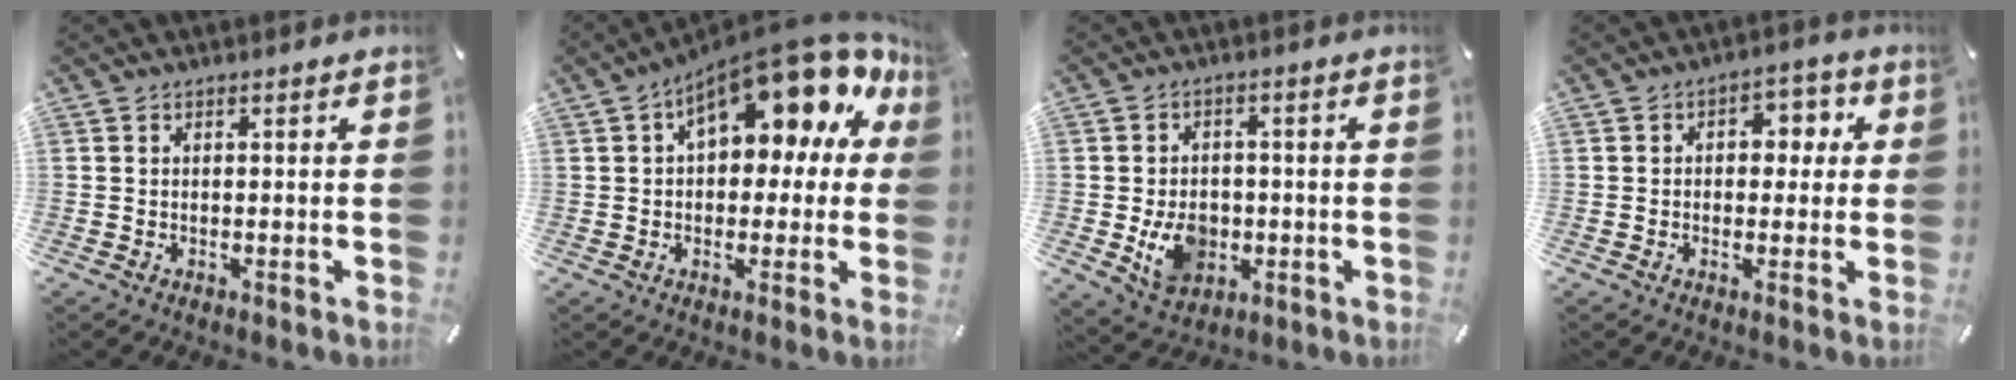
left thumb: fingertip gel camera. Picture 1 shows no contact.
{"total": 17.8, "force": [9.0, 8.2, 13.0], "torque": [-0.180, -0.058, 0.149]}
{"total": 9.5, "force": [-1.9, 7.6, 5.4], "torque": [-0.099, 0.007, -0.033]}
{"total": 5.3, "force": [-0.1, 4.1, 3.4], "torque": [-0.030, 0.003, -0.013]}